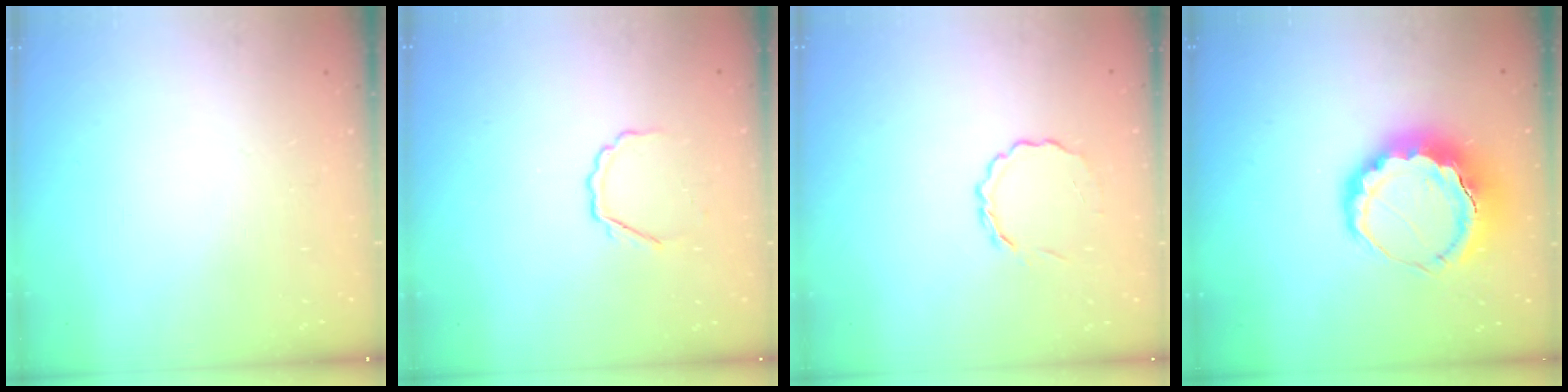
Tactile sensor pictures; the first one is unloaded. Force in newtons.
{"total": 3.8, "press": 3.8, "slide": 0.7}
{"total": 3.7, "press": 3.5, "slide": 1.4}
{"total": 11.4, "press": 11.2, "slide": 2.1}